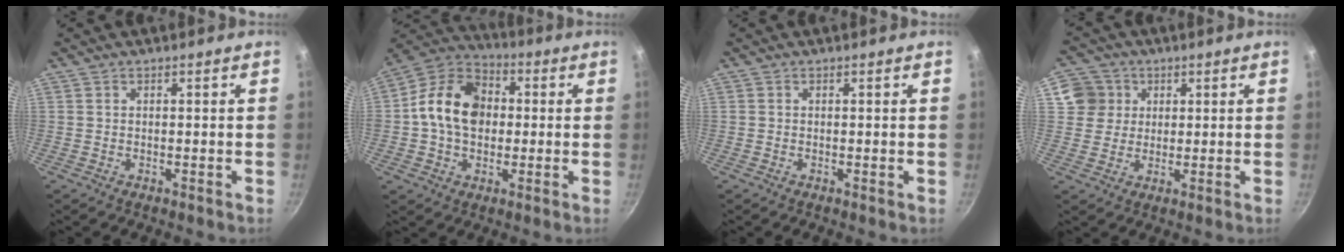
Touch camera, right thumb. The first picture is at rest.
{"total": 14.6, "force": [0.5, 11.2, 9.4], "torque": [-0.129, 0.025, -0.010]}
{"total": 0.0}
{"total": 6.5, "force": [2.1, 6.0, 1.3], "torque": [0.015, 0.007, 0.032]}